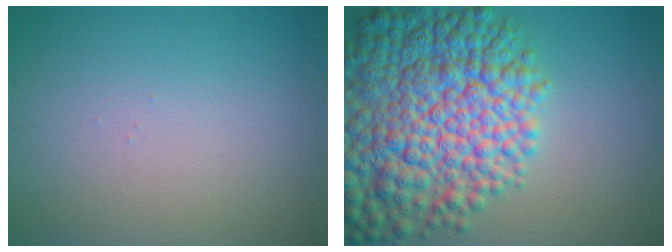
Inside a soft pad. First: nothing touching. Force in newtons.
{"total": 13.6, "press": 13.6, "slide": 0.5}